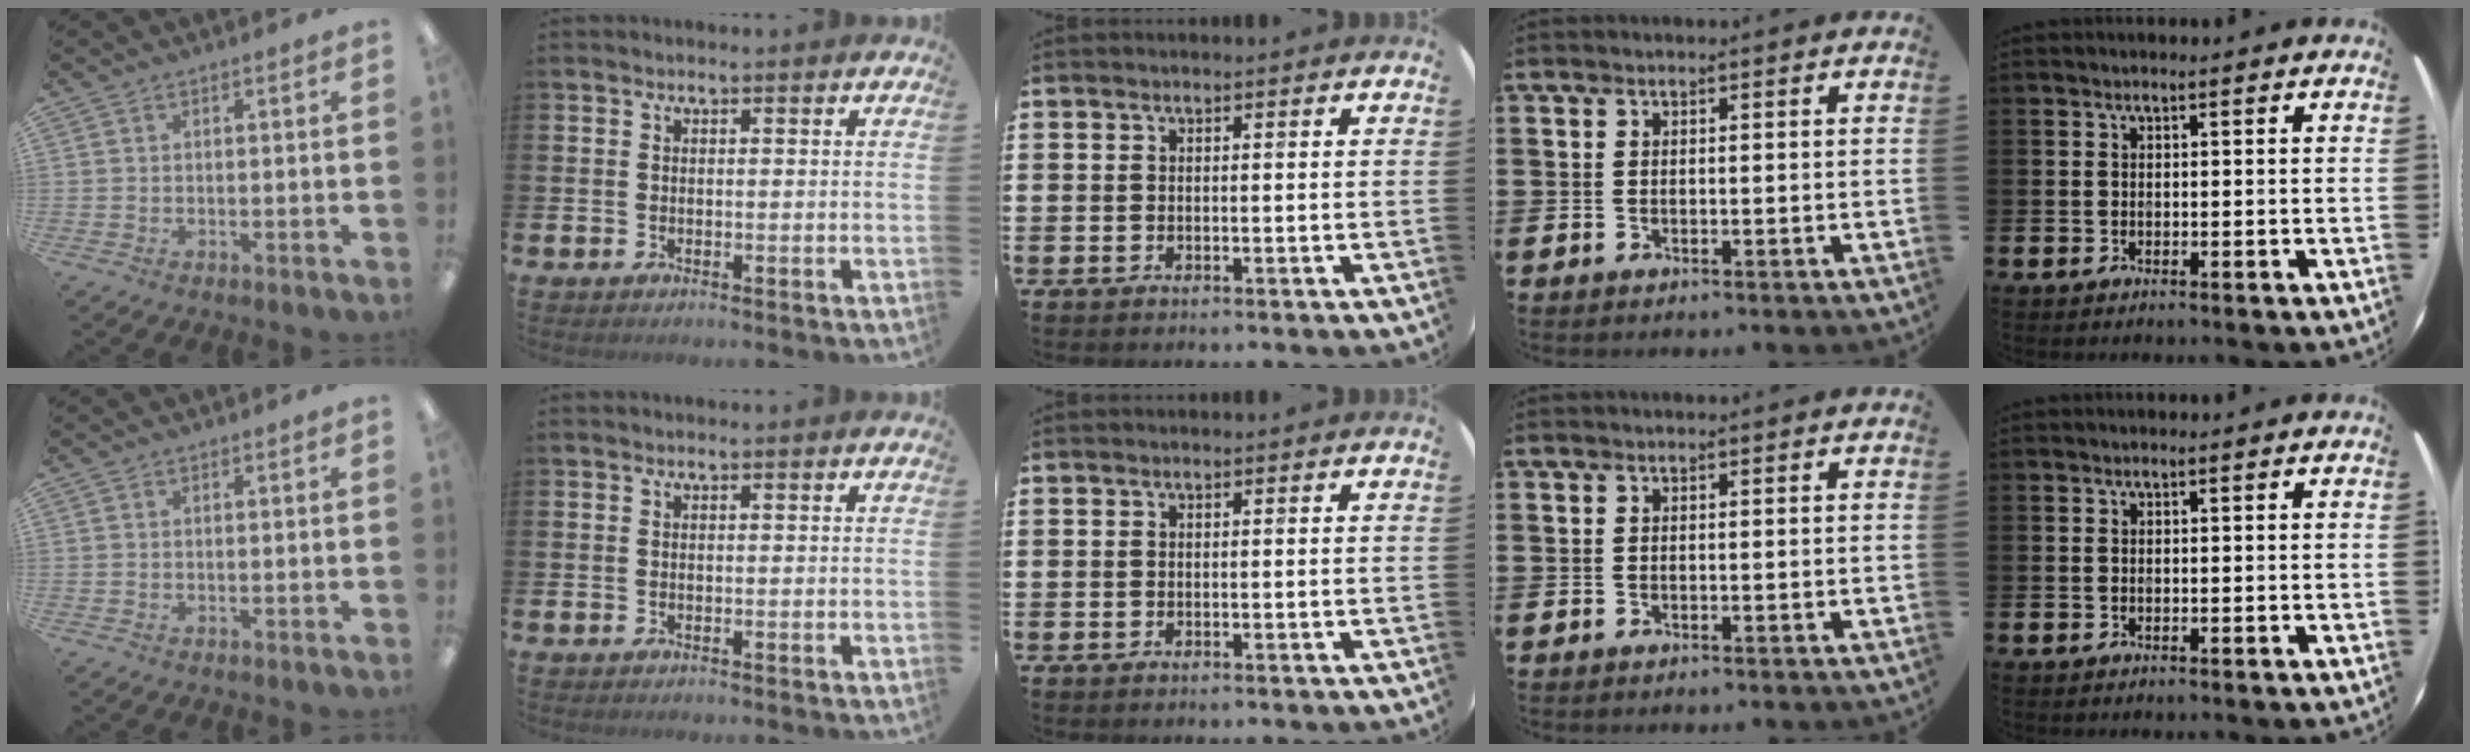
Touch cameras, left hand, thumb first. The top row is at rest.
{}